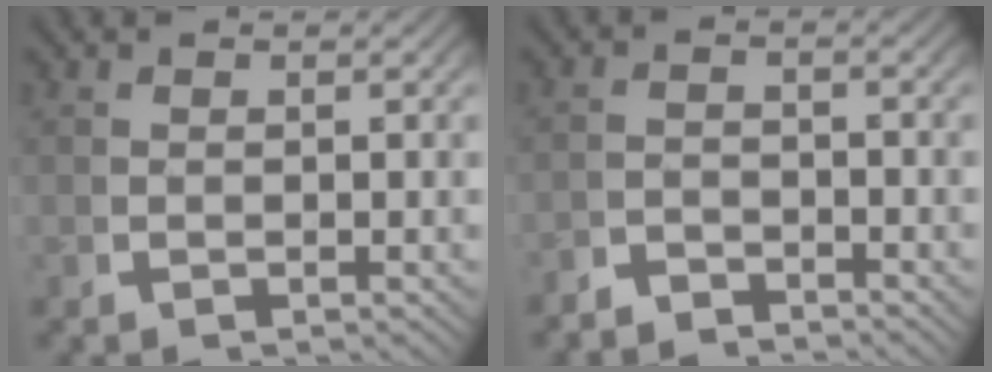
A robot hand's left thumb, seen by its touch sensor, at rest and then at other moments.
{"total": 2.9, "force": [-2.8, 0.6, 0.1], "torque": [0.002, -0.012, -0.053]}